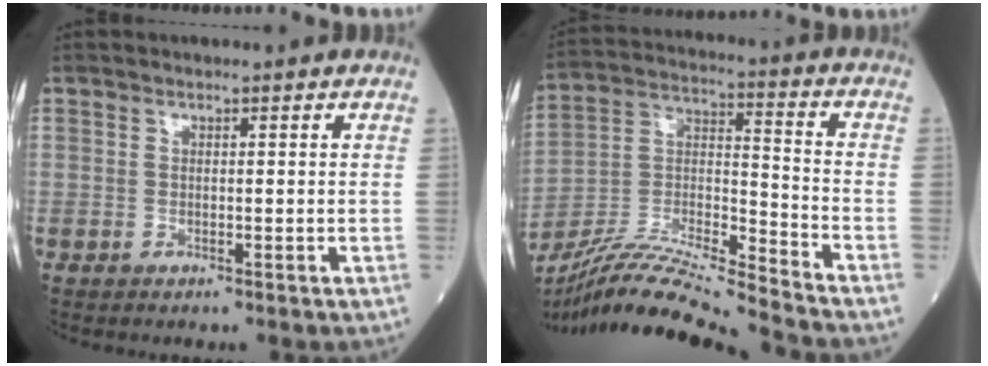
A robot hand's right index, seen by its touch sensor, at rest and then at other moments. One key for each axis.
{"total": 17.4, "fx": -16.1, "fy": -1.5, "fz": 6.4, "tx": -0.117, "ty": 0.004, "tz": -0.294}